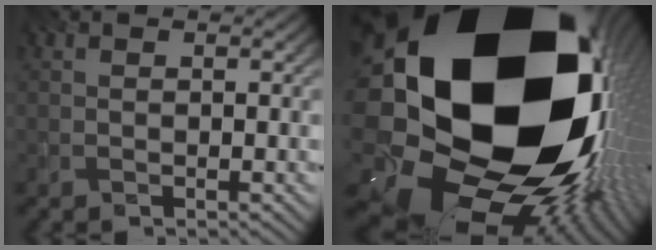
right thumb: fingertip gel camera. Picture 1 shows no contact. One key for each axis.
{"total": 24.1, "fx": 2.3, "fy": 18.1, "fz": 15.8, "tx": -0.281, "ty": -0.090, "tz": 0.002}